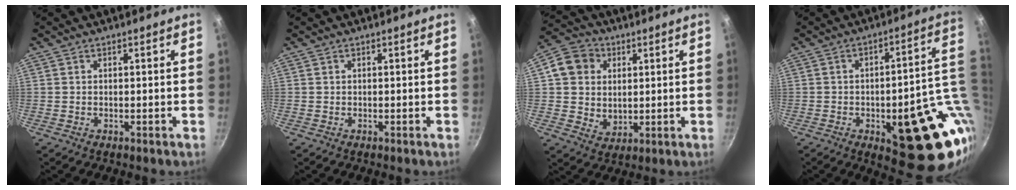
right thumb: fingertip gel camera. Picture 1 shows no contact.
{"total": 0.0}
{"total": 10.7, "force": [2.9, 9.1, 4.7], "torque": [-0.048, -0.008, 0.048]}
{"total": 21.7, "force": [-3.6, 8.2, 19.8], "torque": [-0.199, 0.005, -0.038]}